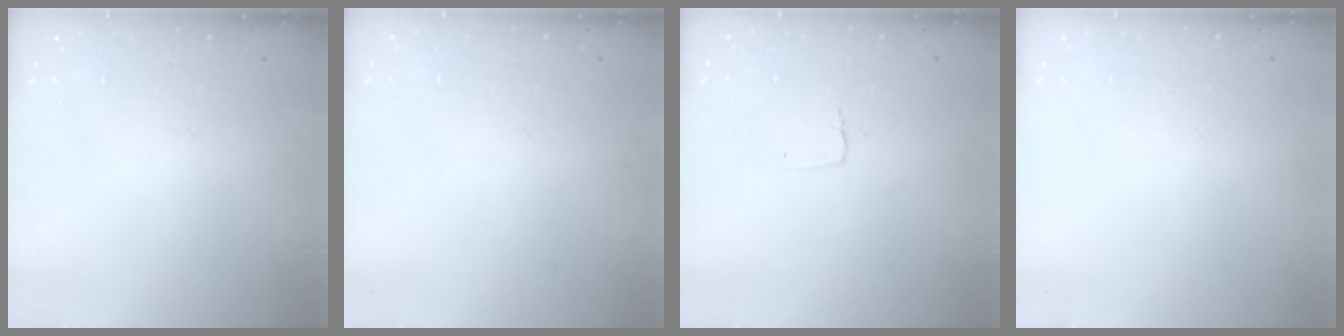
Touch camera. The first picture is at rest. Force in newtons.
{"total": 0.0}
{"total": 2.9, "press": 2.9, "slide": 0.2}
{"total": 0.0}